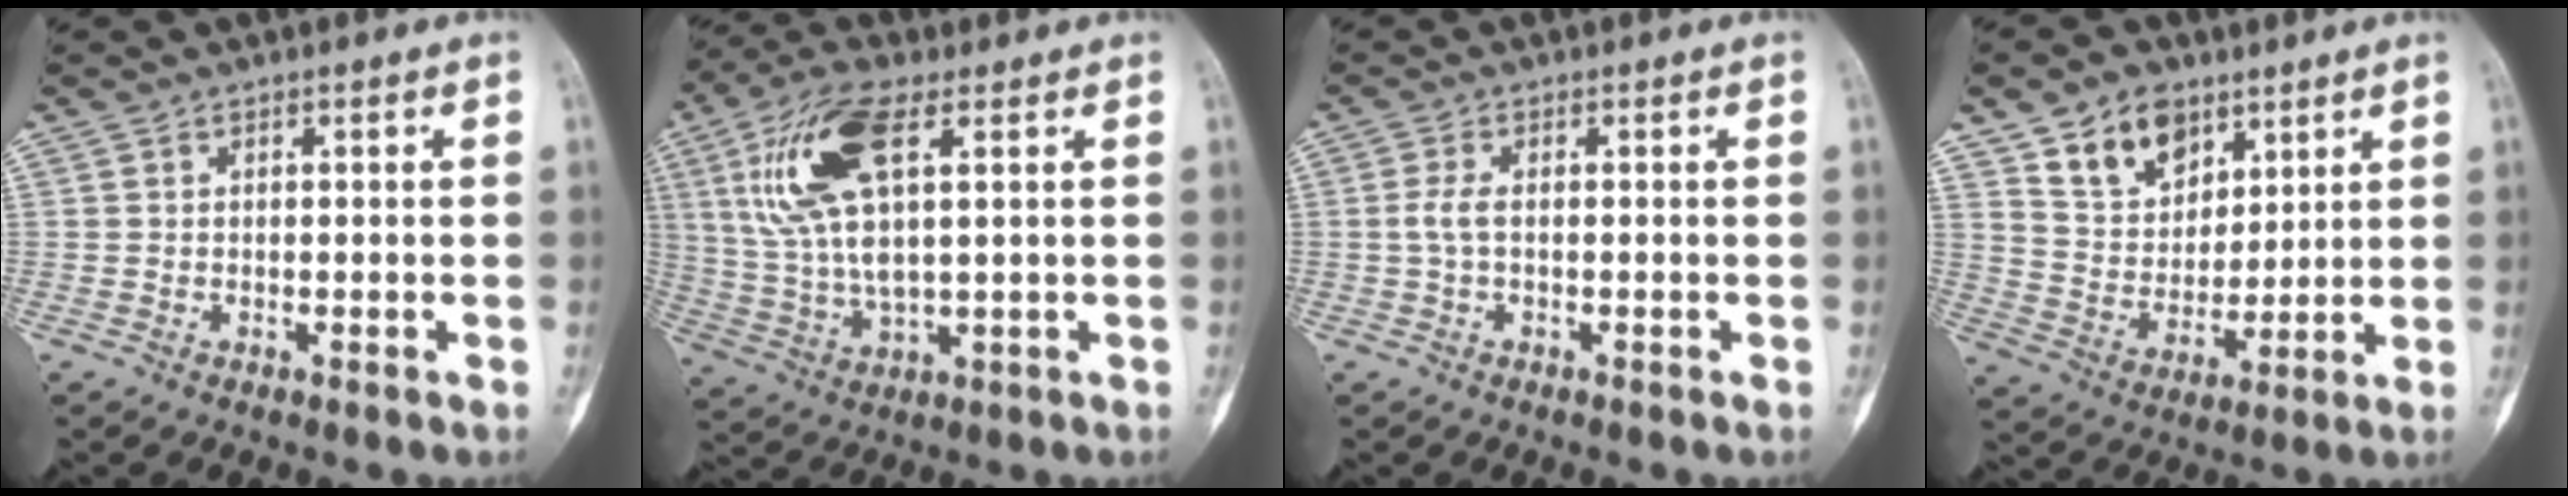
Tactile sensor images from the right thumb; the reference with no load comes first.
{"total": 15.2, "force": [4.9, 5.4, 13.4], "torque": [-0.282, 0.001, 0.097]}
{"total": 2.3, "force": [-0.3, 0.7, 2.1], "torque": [-0.053, -0.001, -0.008]}
{"total": 11.5, "force": [7.1, 7.7, 4.7], "torque": [-0.051, -0.038, 0.134]}